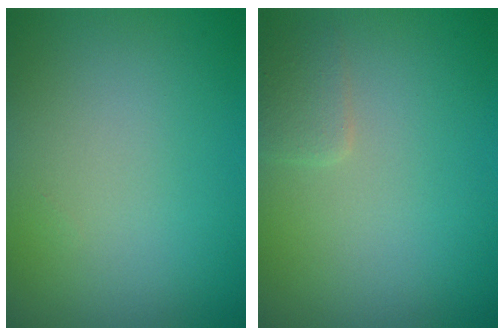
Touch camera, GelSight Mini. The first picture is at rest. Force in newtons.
{"total": 1.4, "press": 1.4, "slide": 0.1}